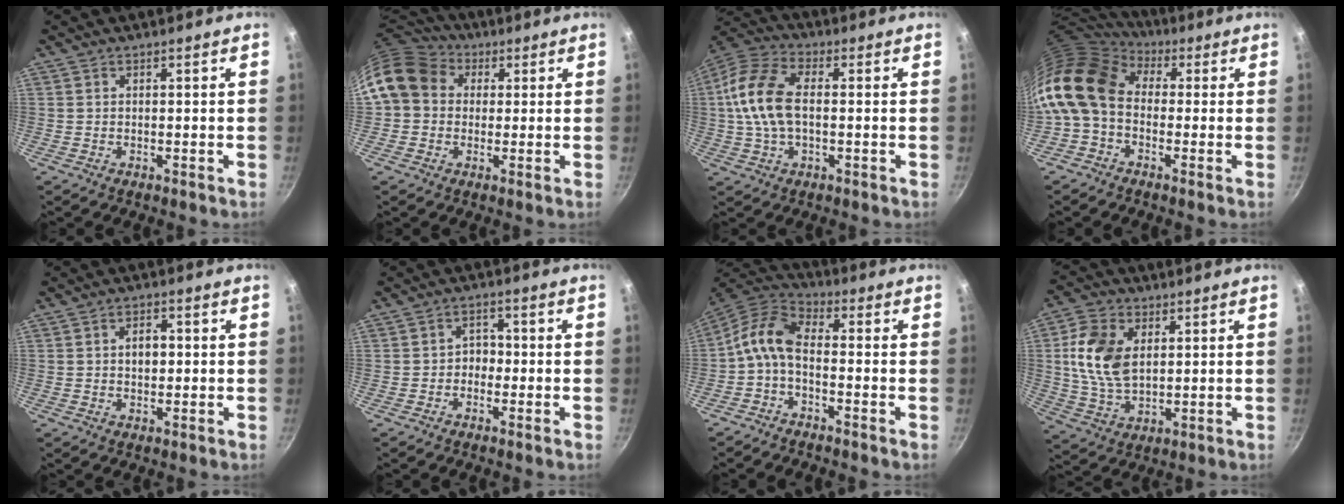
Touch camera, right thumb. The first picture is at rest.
{"total": 12.4, "force": [2.6, 10.3, 6.3], "torque": [-0.095, 0.026, 0.031]}
{"total": 13.2, "force": [0.3, 7.4, 10.9], "torque": [-0.215, 0.030, -0.009]}
{"total": 14.4, "force": [0.8, 10.6, 9.7], "torque": [-0.186, 0.026, -0.009]}
{"total": 3.8, "force": [0.3, 2.4, 2.9], "torque": [-0.030, 0.009, 0.003]}
{"total": 3.1, "force": [-0.9, 2.5, 1.7], "torque": [-0.001, 0.014, -0.018]}
{"total": 8.4, "force": [-1.9, 4.6, 6.8], "torque": [-0.146, 0.040, -0.052]}
{"total": 12.4, "force": [2.6, 7.9, 9.2], "torque": [-0.168, -0.009, 0.051]}